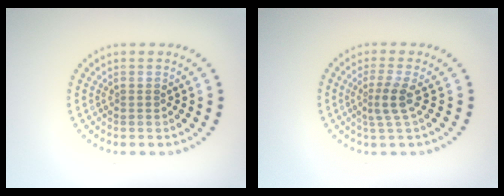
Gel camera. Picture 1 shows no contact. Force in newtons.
{"total": 2.3, "press": 1.7, "slide": 1.6}